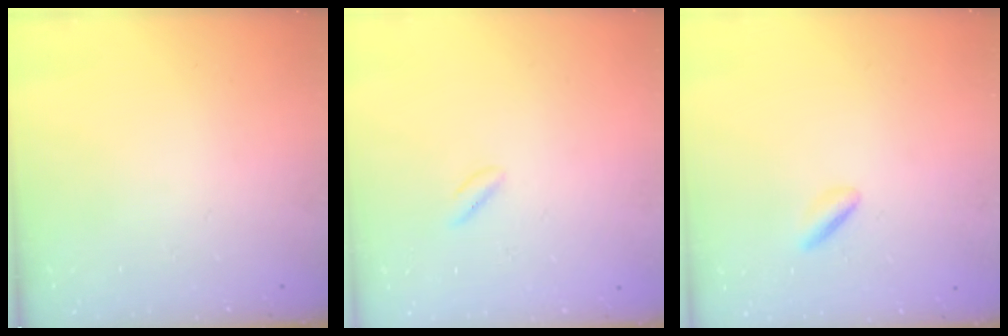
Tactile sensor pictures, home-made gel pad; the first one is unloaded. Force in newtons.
{"total": 0.8, "press": 0.4, "slide": 0.7}
{"total": 1.6, "press": 1.3, "slide": 0.8}